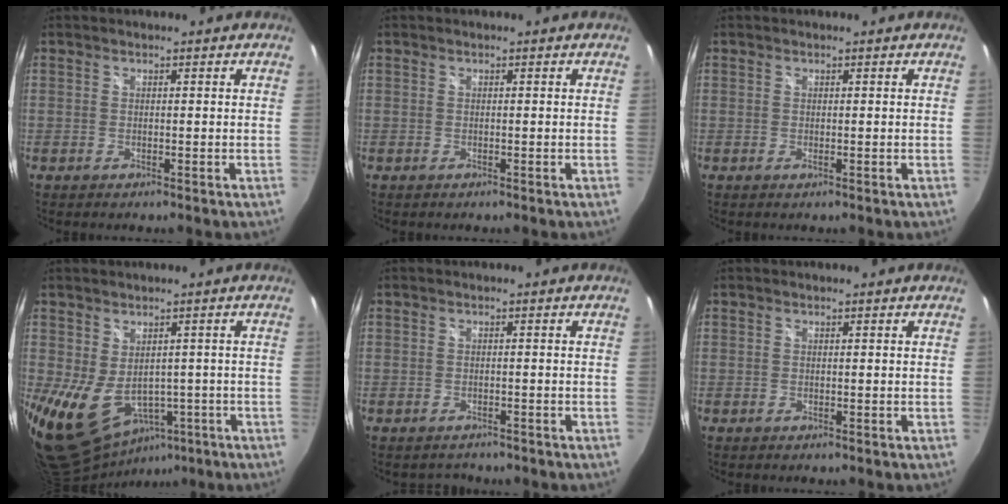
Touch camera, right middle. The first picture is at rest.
{"total": 0.0}
{"total": 0.0}
{"total": 13.0, "force": [-3.7, 9.9, 7.6], "torque": [-0.169, -0.027, -0.028]}
{"total": 2.1, "force": [-1.9, 1.0, 0.1], "torque": [-0.003, -0.003, -0.026]}
{"total": 0.0}